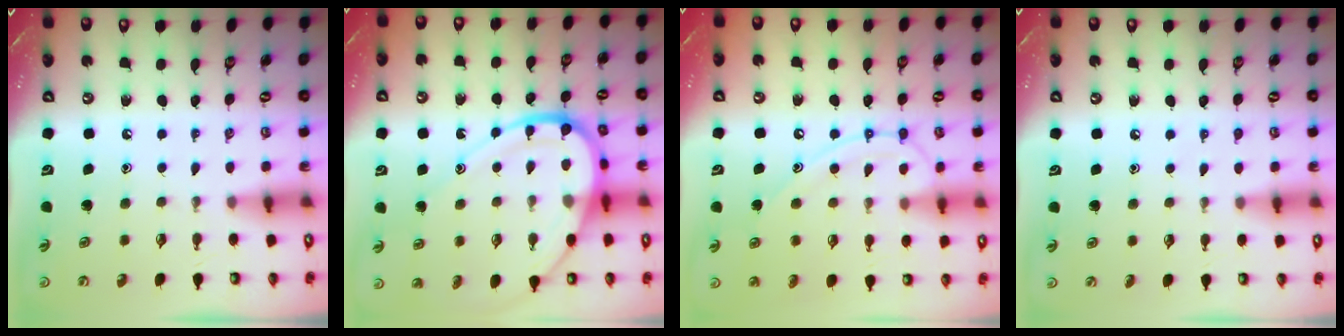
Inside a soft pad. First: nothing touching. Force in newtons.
{"total": 16.2, "press": 16.1, "slide": 1.8}
{"total": 13.0, "press": 13.0, "slide": 1.2}
{"total": 3.8, "press": 3.7, "slide": 0.9}